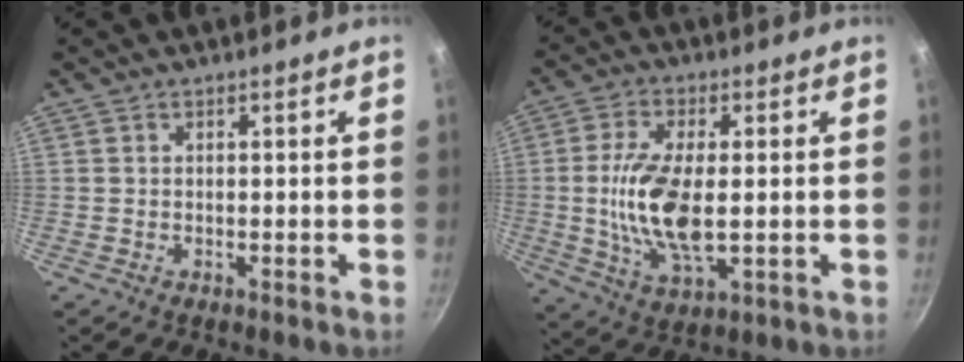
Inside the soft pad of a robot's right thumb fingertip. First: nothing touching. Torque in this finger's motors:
{"motor_torque": [1.86, 1.96, 1.50, -0.73, 0.28]}